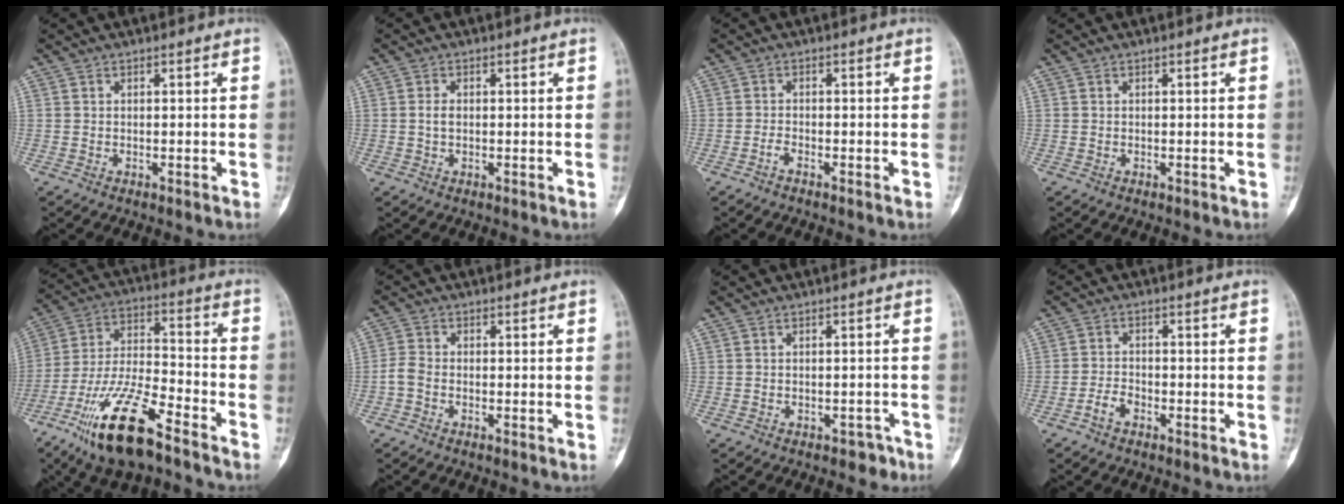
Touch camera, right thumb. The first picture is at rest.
{"total": 1.7, "force": [0.0, 1.1, 1.3], "torque": [-0.024, 0.002, -0.004]}
{"total": 1.3, "force": [-1.0, 0.3, 0.6], "torque": [-0.013, 0.005, -0.024]}
{"total": 0.0}
{"total": 18.1, "force": [-11.5, 5.2, 13.0], "torque": [-0.255, 0.056, -0.214]}
{"total": 2.5, "force": [-1.1, 1.4, 1.7], "torque": [-0.042, 0.007, -0.031]}
{"total": 2.6, "force": [-1.9, 1.6, 0.8], "torque": [-0.002, 0.018, -0.020]}
{"total": 3.0, "force": [-1.9, 1.6, 1.6], "torque": [-0.028, 0.015, -0.036]}